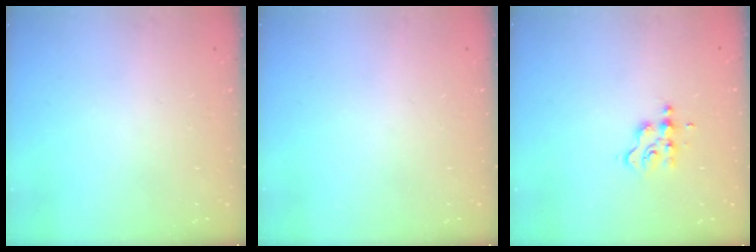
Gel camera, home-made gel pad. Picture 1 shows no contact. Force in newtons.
{"total": 0.0}
{"total": 4.7, "press": 4.7, "slide": 0.7}